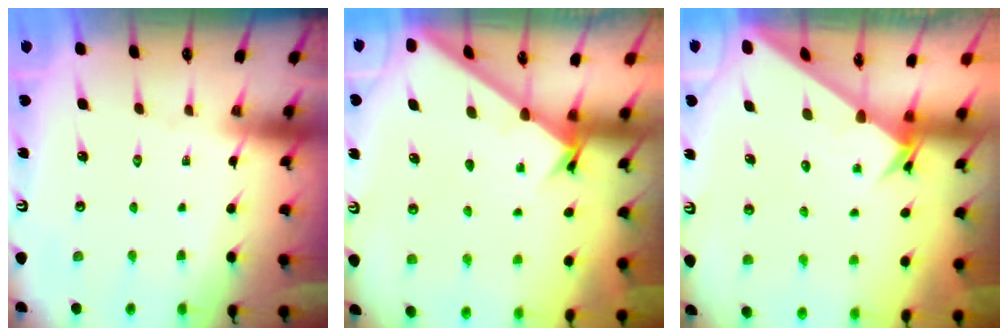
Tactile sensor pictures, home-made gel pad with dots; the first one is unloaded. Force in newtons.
{"total": 3.4, "press": 3.4, "slide": 0.3}
{"total": 2.5, "press": 2.5, "slide": 0.2}